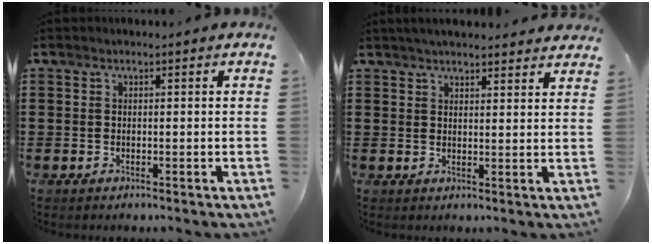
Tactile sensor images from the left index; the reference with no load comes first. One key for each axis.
{"total": 3.0, "fx": 2.9, "fy": 0.1, "fz": 0.6, "tx": -0.018, "ty": -0.004, "tz": 0.054}